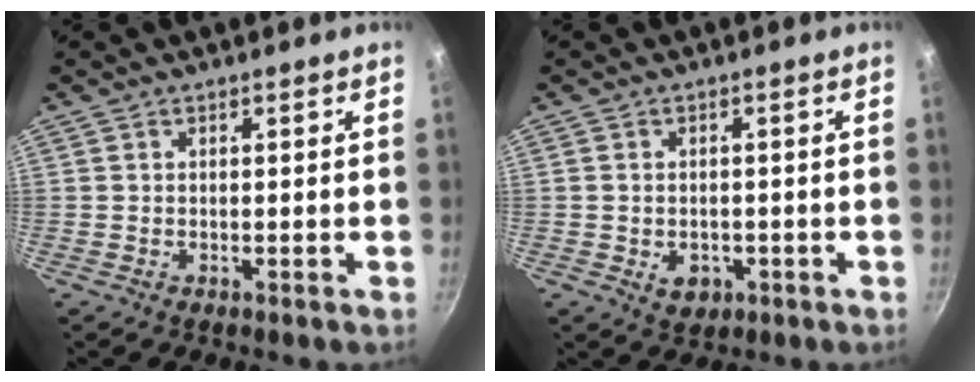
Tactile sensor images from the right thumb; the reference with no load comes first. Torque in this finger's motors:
{"motor_torque": [-0.29, 0.21, 0.18, 0.15, -0.04]}